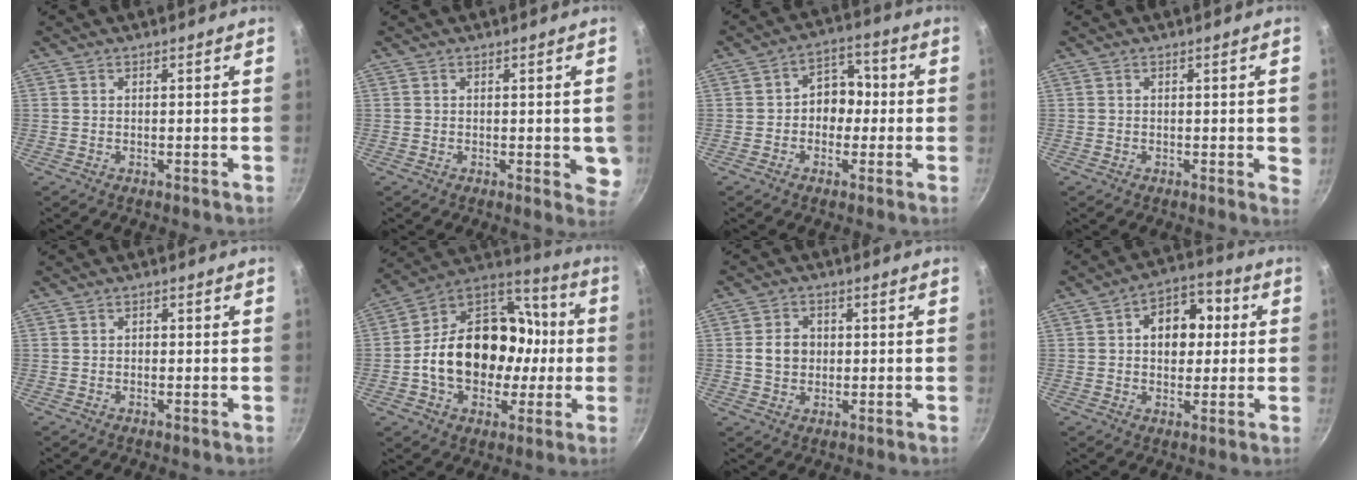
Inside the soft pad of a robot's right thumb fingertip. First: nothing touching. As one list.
[{"total": 4.7, "force": [-0.4, 2.0, 4.2], "torque": [-0.036, -0.009, -0.006]}, {"total": 7.5, "force": [-0.5, 6.0, 4.5], "torque": [-0.004, 0.023, -0.017]}, {"total": 3.3, "force": [0.0, 1.4, 3.0], "torque": [-0.022, 0.000, 0.000]}, {"total": 0.7, "force": [-0.2, 0.6, 0.3], "torque": [-0.002, 0.004, -0.003]}, {"total": 23.3, "force": [-2.2, 17.8, 15.0], "torque": [-0.223, 0.054, -0.038]}, {"total": 5.3, "force": [0.2, 4.5, 2.8], "torque": [-0.029, 0.007, -0.001]}, {"total": 11.0, "force": [1.8, 7.9, 7.5], "torque": [-0.061, 0.017, 0.014]}]